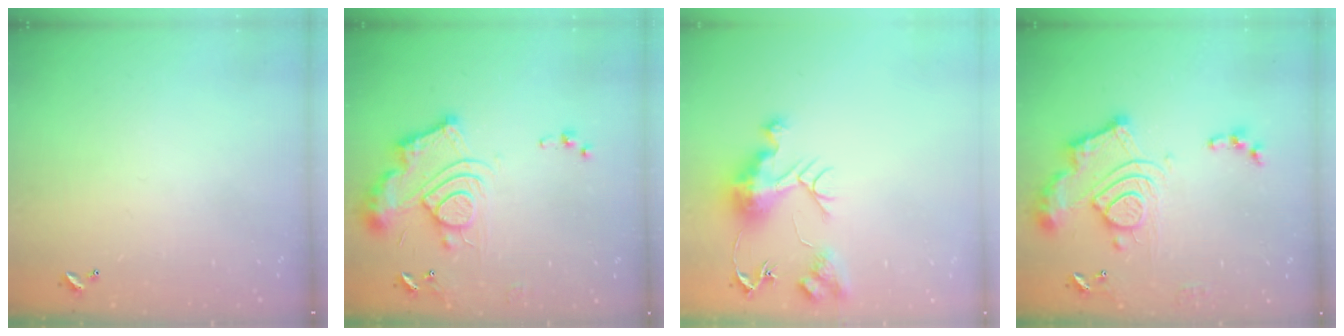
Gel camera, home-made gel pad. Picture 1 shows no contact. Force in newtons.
{"total": 14.1, "press": 14.1, "slide": 1.3}
{"total": 10.9, "press": 10.9, "slide": 0.9}
{"total": 16.2, "press": 16.1, "slide": 1.9}